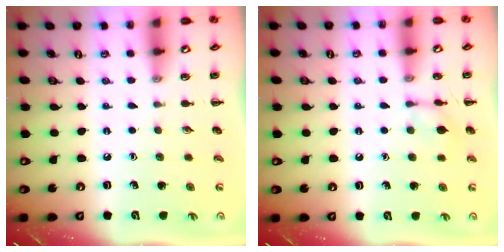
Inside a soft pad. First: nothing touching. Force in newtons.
{"total": 7.7, "press": 7.6, "slide": 0.4}